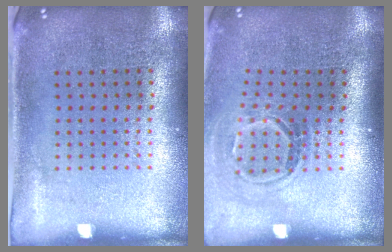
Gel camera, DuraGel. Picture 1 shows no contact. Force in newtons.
{"total": 1.7, "press": 1.2, "slide": 1.1}